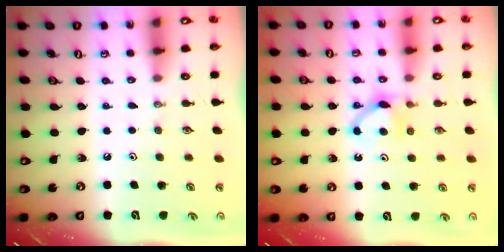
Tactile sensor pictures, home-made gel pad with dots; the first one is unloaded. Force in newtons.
{"total": 5.4, "press": 5.3, "slide": 0.6}